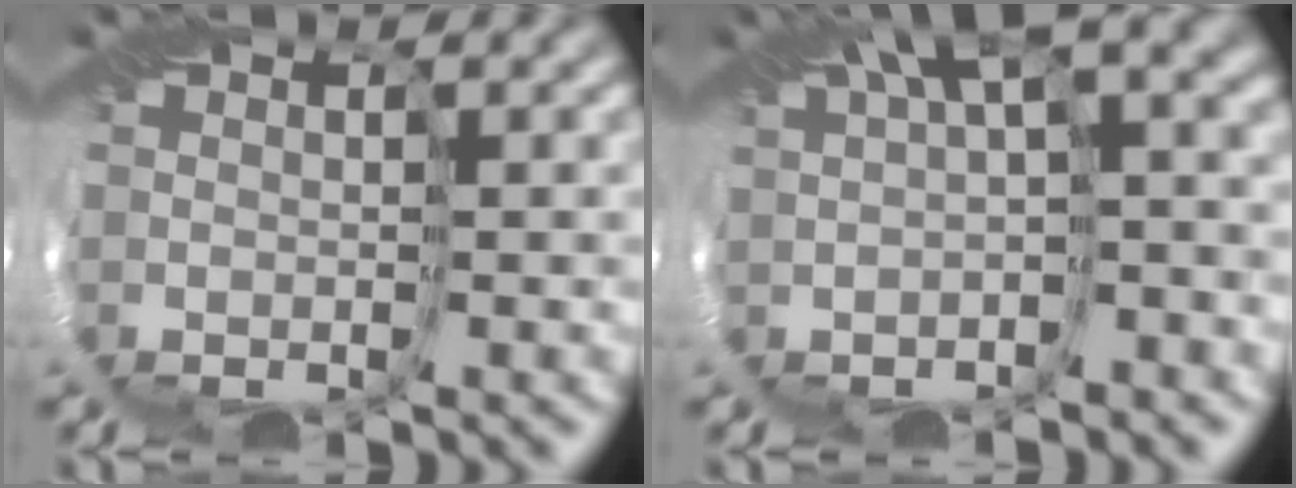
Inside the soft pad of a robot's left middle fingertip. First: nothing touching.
{"total": 7.3, "force": [2.3, 2.3, 6.5], "torque": [-0.106, 0.018, 0.038]}